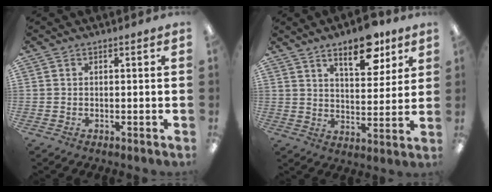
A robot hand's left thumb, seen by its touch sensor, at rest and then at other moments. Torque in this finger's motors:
{"motor_torque": [0.25, 0.30, -0.25, 0.16, 0.06]}